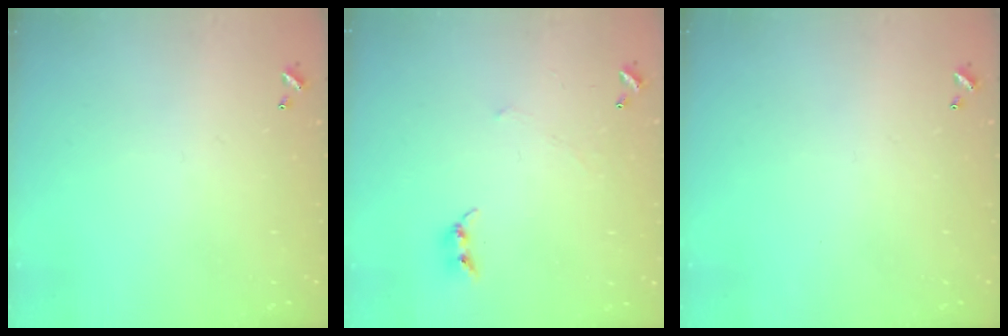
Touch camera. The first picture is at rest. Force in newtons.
{"total": 2.4, "press": 2.3, "slide": 0.4}
{"total": 0.0}